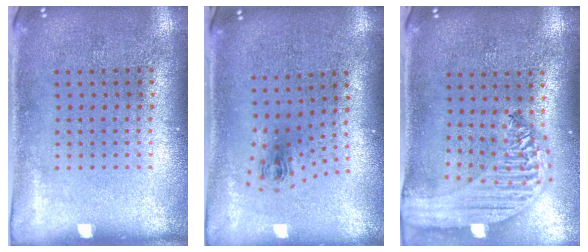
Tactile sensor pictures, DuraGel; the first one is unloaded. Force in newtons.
{"total": 1.0, "press": 0.5, "slide": 0.9}
{"total": 2.4, "press": 2.1, "slide": 1.2}